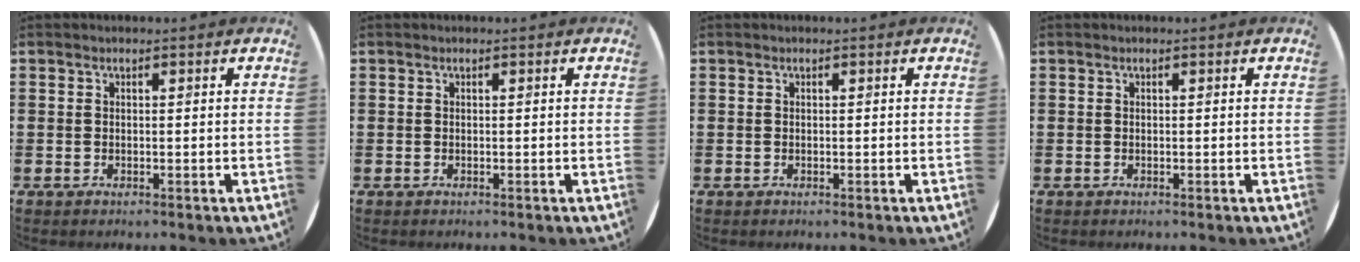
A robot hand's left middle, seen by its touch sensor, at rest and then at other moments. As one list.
[{"total": 0.0}, {"total": 0.0}, {"total": 0.0}]